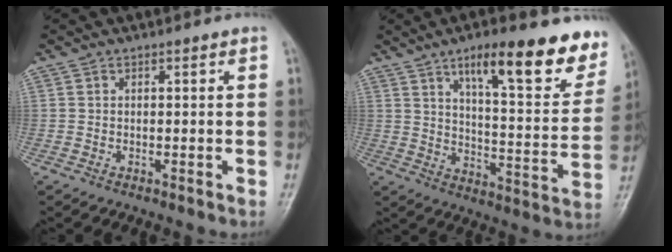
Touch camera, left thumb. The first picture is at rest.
{"total": 19.9, "force": [12.5, 5.9, 14.4], "torque": [-0.152, -0.056, 0.183]}